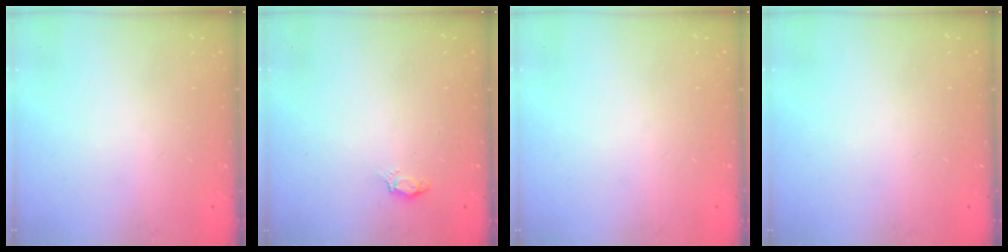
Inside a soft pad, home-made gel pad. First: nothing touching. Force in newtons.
{"total": 3.0, "press": 2.9, "slide": 0.4}
{"total": 0.0}
{"total": 0.0}